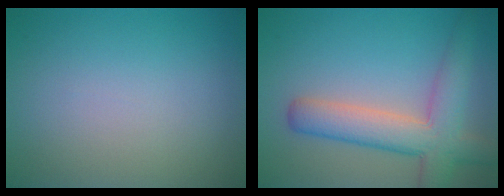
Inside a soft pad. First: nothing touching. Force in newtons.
{"total": 6.4, "press": 6.4, "slide": 0.4}